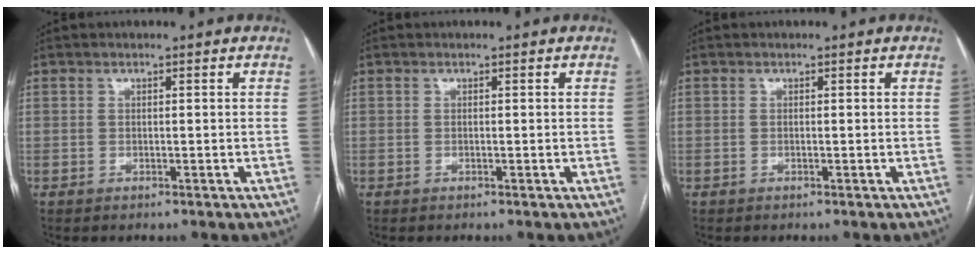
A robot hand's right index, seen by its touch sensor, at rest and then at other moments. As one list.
[{"total": 0.0}, {"total": 0.0}]